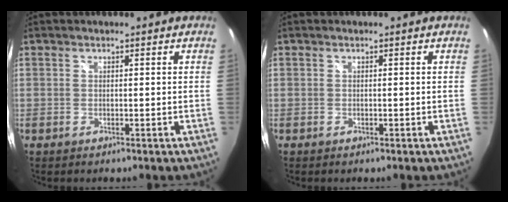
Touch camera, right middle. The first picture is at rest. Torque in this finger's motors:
{"motor_torque": [0.05, -0.11, -0.03, 0.00]}